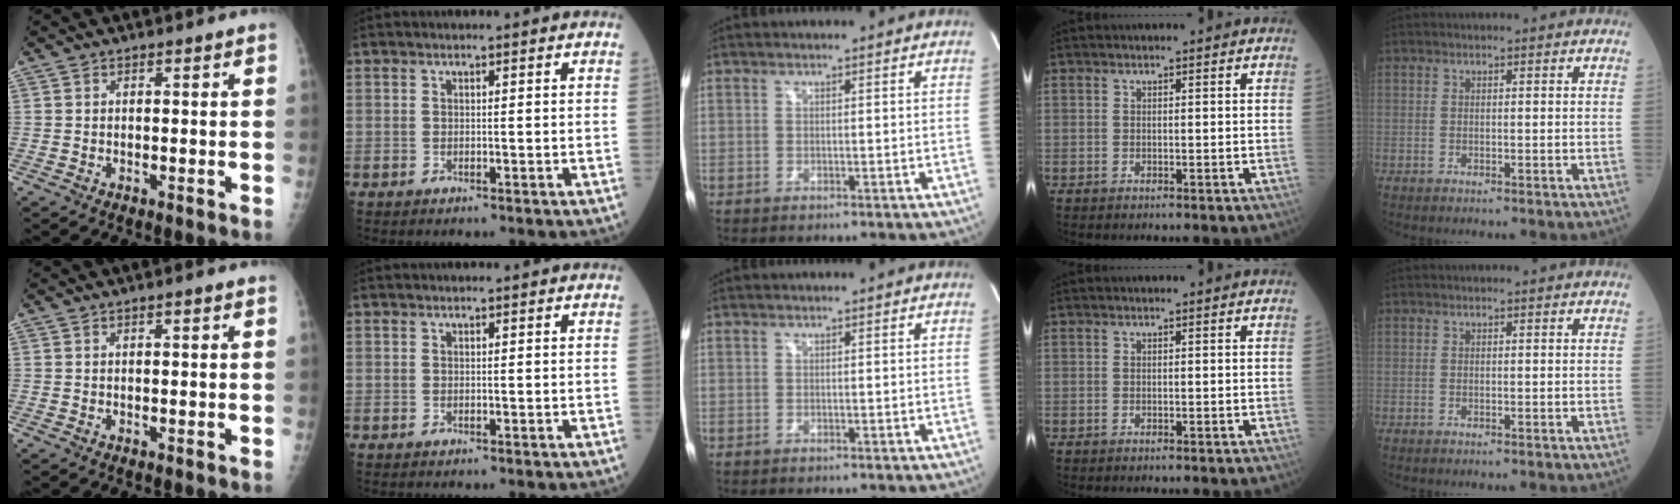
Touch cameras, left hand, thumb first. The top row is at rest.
{"thumb": {"total": 0.5, "force": [0.3, 0.0, 0.5], "torque": [-0.008, 0.001, 0.003]}}